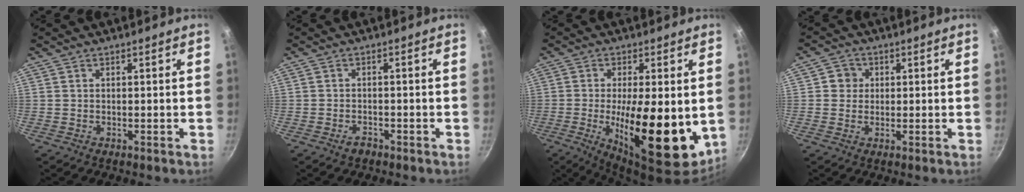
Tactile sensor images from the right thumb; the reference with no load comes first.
{"total": 1.9, "force": [-1.3, 1.1, 0.8], "torque": [-0.009, 0.015, -0.021]}
{"total": 17.8, "force": [-2.2, 6.1, 16.5], "torque": [-0.241, -0.010, -0.028]}
{"total": 3.4, "force": [0.5, 3.3, 0.7], "torque": [0.015, 0.003, 0.000]}